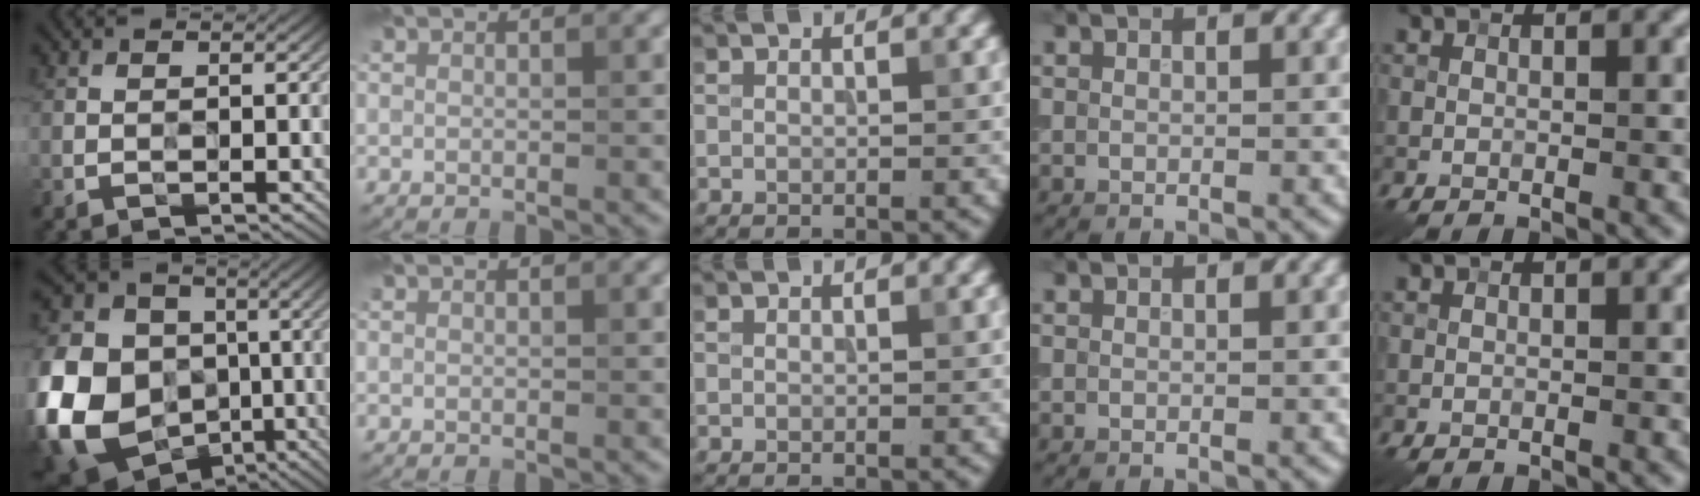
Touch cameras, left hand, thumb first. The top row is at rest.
{"thumb": {"total": 23.6, "force": [-5.6, 20.2, 11.0], "torque": [-0.284, -0.040, -0.123]}}